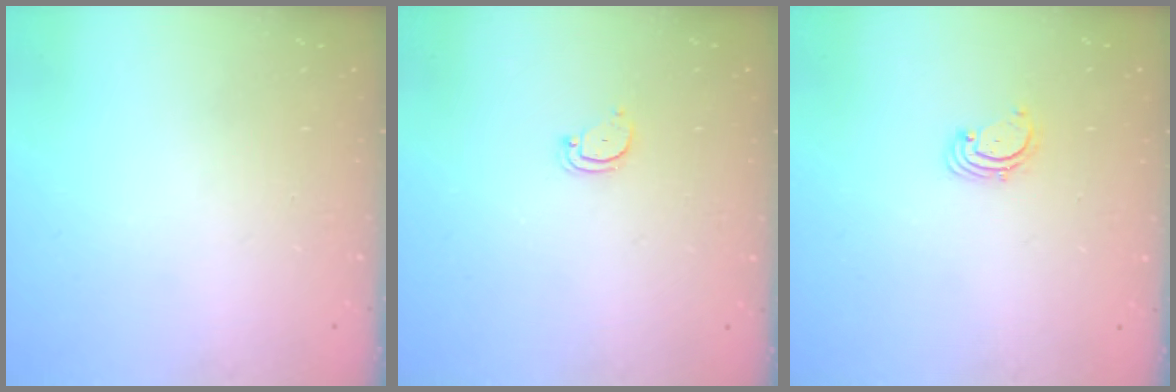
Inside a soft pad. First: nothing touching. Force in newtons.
{"total": 2.4, "press": 2.4, "slide": 0.2}
{"total": 1.7, "press": 1.7, "slide": 0.2}